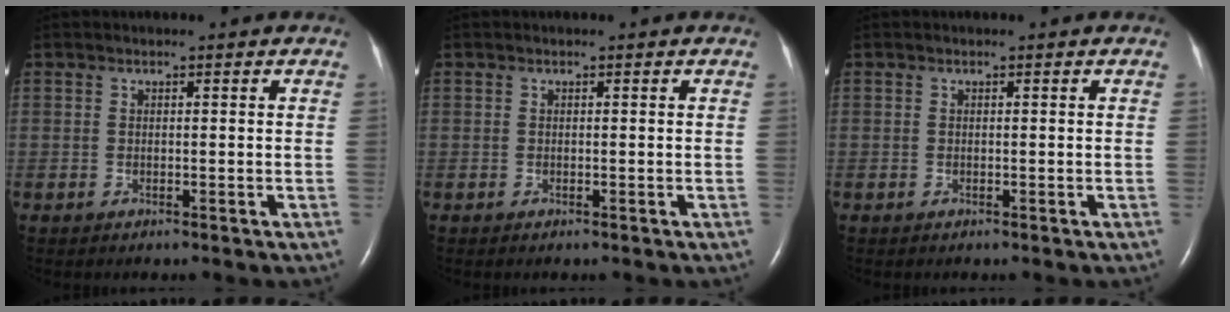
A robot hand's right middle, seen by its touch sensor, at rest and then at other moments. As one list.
[{"total": 0.0}, {"total": 0.0}]